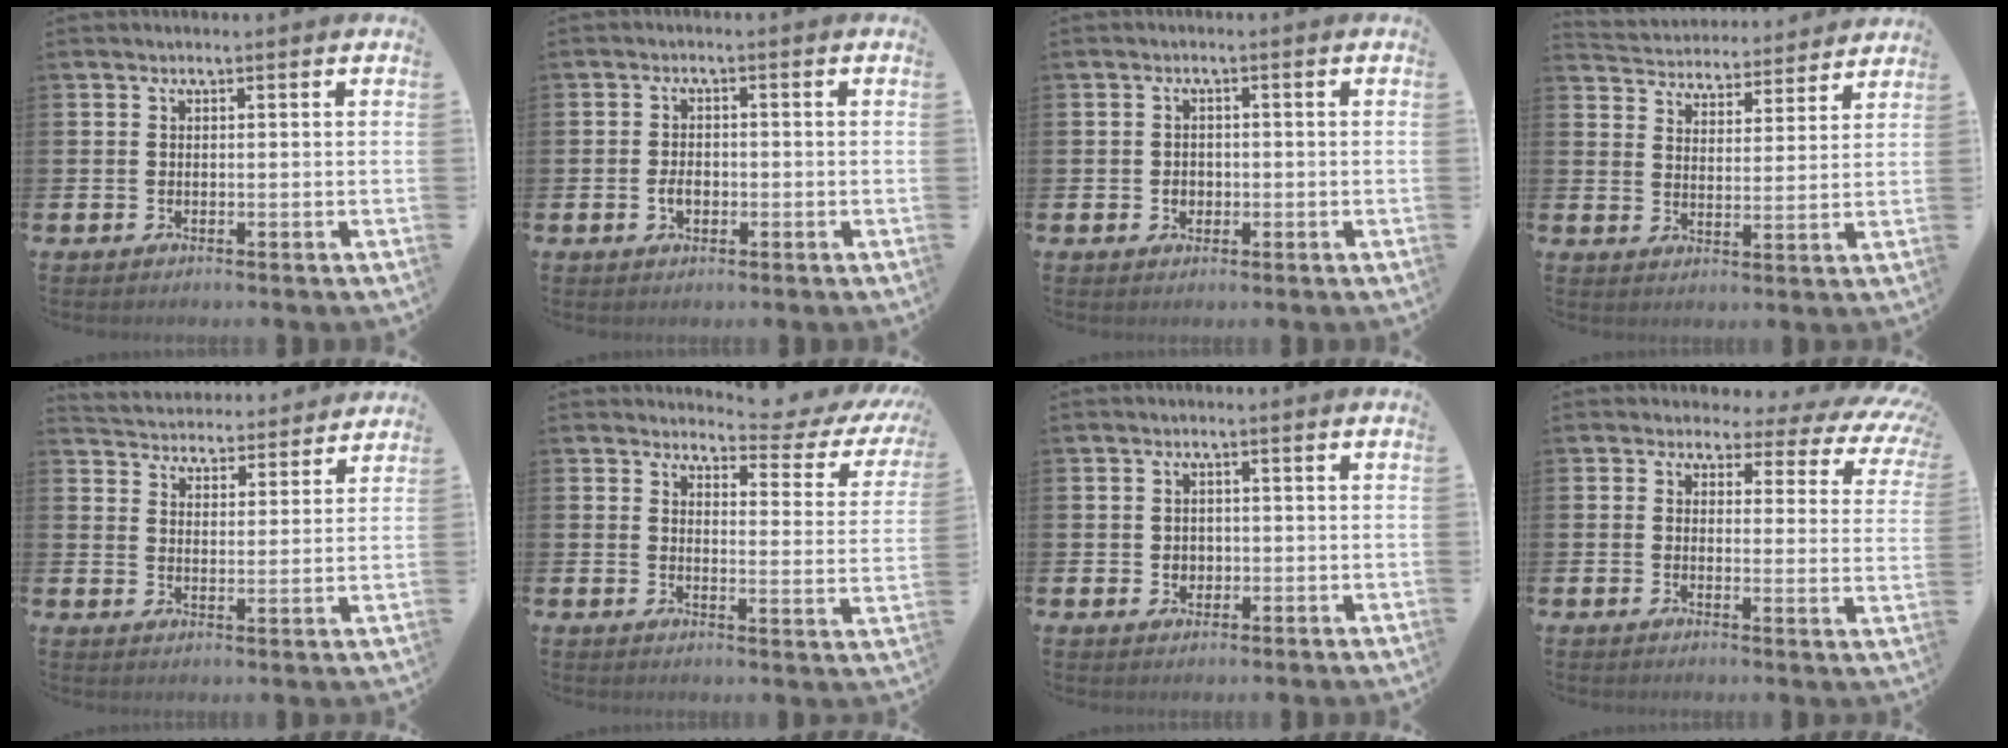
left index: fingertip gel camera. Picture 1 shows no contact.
{"total": 2.3, "force": [-0.6, 1.5, 1.6], "torque": [-0.023, 0.001, -0.013]}
{"total": 1.6, "force": [-0.3, 1.4, 0.6], "torque": [-0.006, 0.004, -0.011]}
{"total": 4.7, "force": [4.5, 1.1, -0.4], "torque": [-0.012, -0.041, 0.075]}
{"total": 4.7, "force": [4.6, 1.0, -0.5], "torque": [-0.008, -0.040, 0.078]}
{"total": 3.2, "force": [2.7, 1.4, 1.0], "torque": [-0.020, -0.026, 0.036]}
{"total": 1.7, "force": [0.2, 1.6, 0.4], "torque": [0.005, 0.002, -0.002]}
{"total": 2.7, "force": [1.6, 2.0, 0.9], "torque": [-0.017, -0.024, 0.016]}